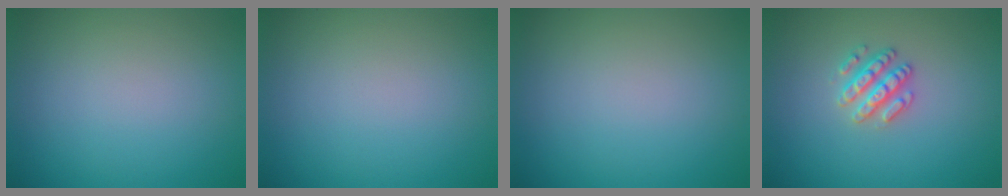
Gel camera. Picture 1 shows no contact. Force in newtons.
{"total": 0.0}
{"total": 0.0}
{"total": 2.6, "press": 2.6, "slide": 0.3}